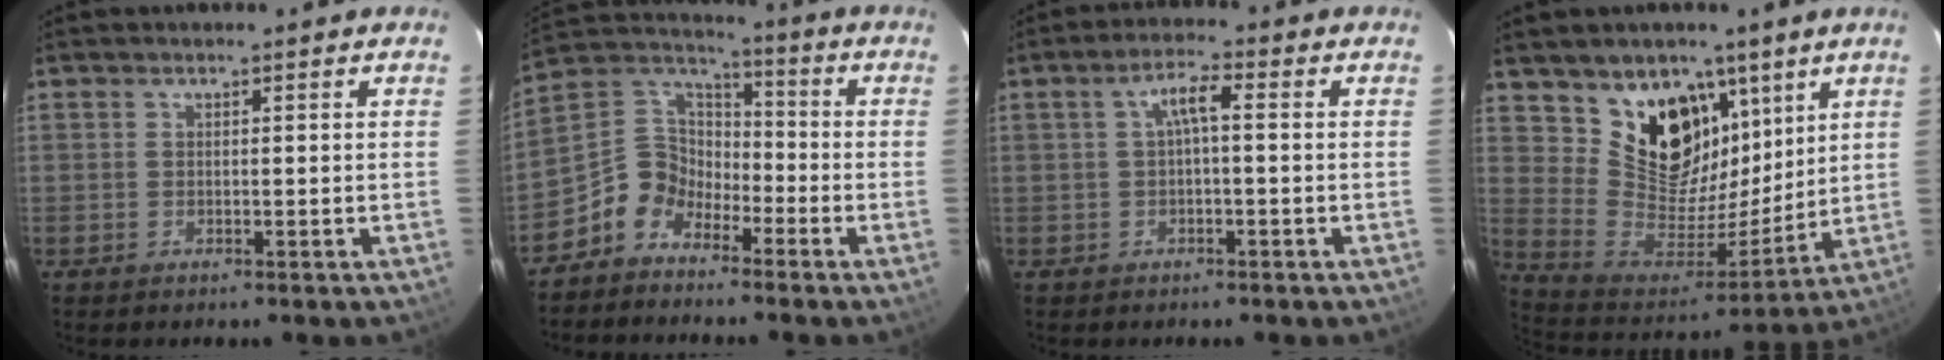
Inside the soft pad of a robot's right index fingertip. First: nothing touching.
{"total": 8.2, "force": [-5.7, 5.7, 1.9], "torque": [-0.053, 0.045, -0.134]}
{"total": 3.6, "force": [0.0, 0.8, 3.5], "torque": [-0.069, 0.012, 0.004]}
{"total": 17.1, "force": [9.8, 12.2, 6.9], "torque": [-0.141, -0.009, 0.189]}